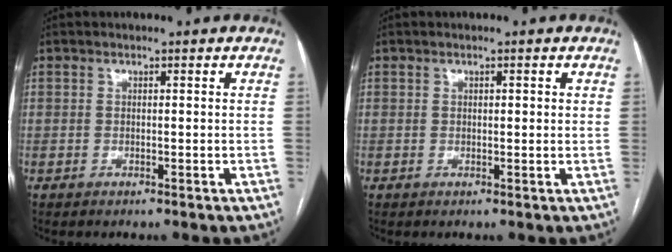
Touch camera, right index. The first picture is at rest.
{"total": 1.1, "force": [0.5, 0.4, 1.0], "torque": [-0.013, 0.001, 0.004]}